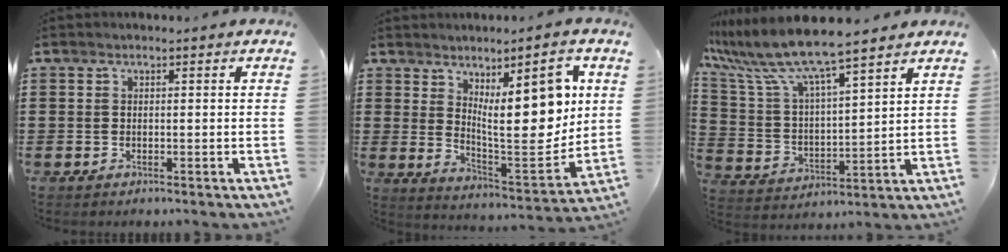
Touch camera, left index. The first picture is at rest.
{"total": 13.2, "force": [4.9, 4.5, 11.5], "torque": [-0.167, -0.022, 0.082]}
{"total": 9.3, "force": [8.1, 0.5, 4.6], "torque": [-0.132, -0.050, 0.133]}